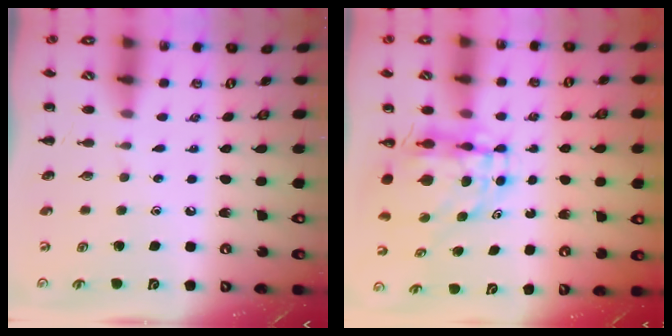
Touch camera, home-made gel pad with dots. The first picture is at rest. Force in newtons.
{"total": 6.2, "press": 6.1, "slide": 1.1}